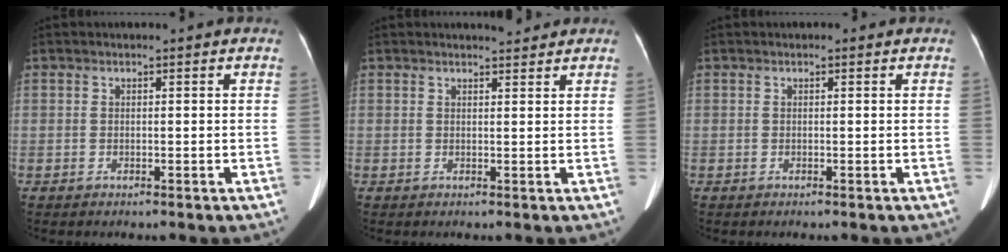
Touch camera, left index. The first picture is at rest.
{"total": 1.9, "force": [1.9, 0.3, 0.4], "torque": [-0.009, -0.002, 0.027]}
{"total": 0.0}